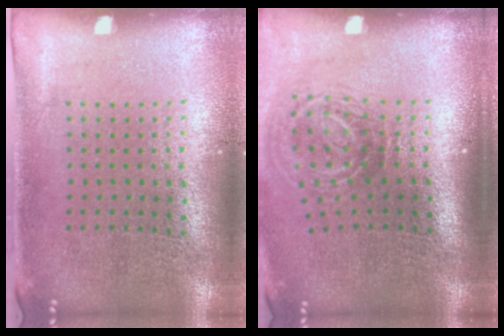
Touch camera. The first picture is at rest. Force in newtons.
{"total": 2.1, "press": 1.3, "slide": 1.7}